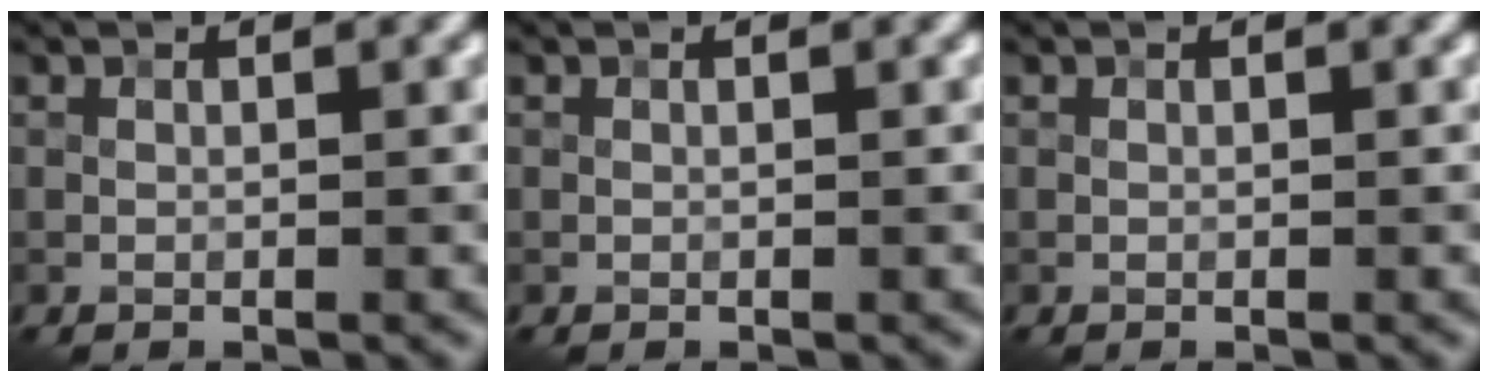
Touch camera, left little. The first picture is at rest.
{"total": 0.0}
{"total": 0.0}